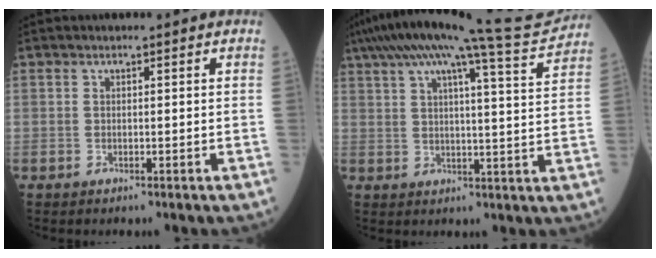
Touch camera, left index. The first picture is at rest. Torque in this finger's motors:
{"motor_torque": [0.87, -1.26, 0.77, 0.21]}